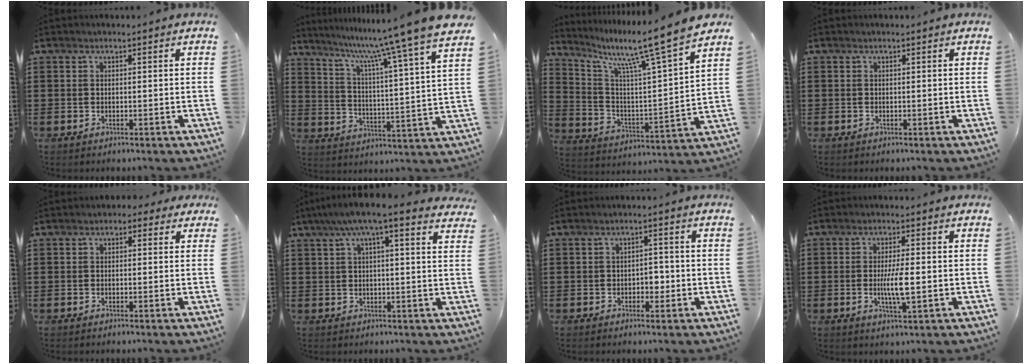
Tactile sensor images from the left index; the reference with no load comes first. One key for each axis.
{"total": 10.5, "fx": 9.0, "fy": -2.0, "fz": 4.9, "tx": -0.115, "ty": -0.073, "tz": 0.137}
{"total": 11.2, "fx": 9.0, "fy": -0.2, "fz": 6.6, "tx": -0.139, "ty": -0.073, "tz": 0.136}
{"total": 0.0}
{"total": 1.2, "fx": -0.2, "fy": 0.9, "fz": 0.7, "tx": -0.017, "ty": 0.005, "tz": -0.006}
{"total": 6.0, "fx": 4.2, "fy": 0.6, "fz": 4.2, "tx": -0.095, "ty": -0.004, "tz": 0.071}
{"total": 2.4, "fx": -0.8, "fy": 1.6, "fz": 1.6, "tx": -0.035, "ty": 0.006, "tz": -0.021}
{"total": 5.2, "fx": -0.6, "fy": 0.8, "fz": 5.1, "tx": -0.102, "ty": -0.005, "tz": -0.016}